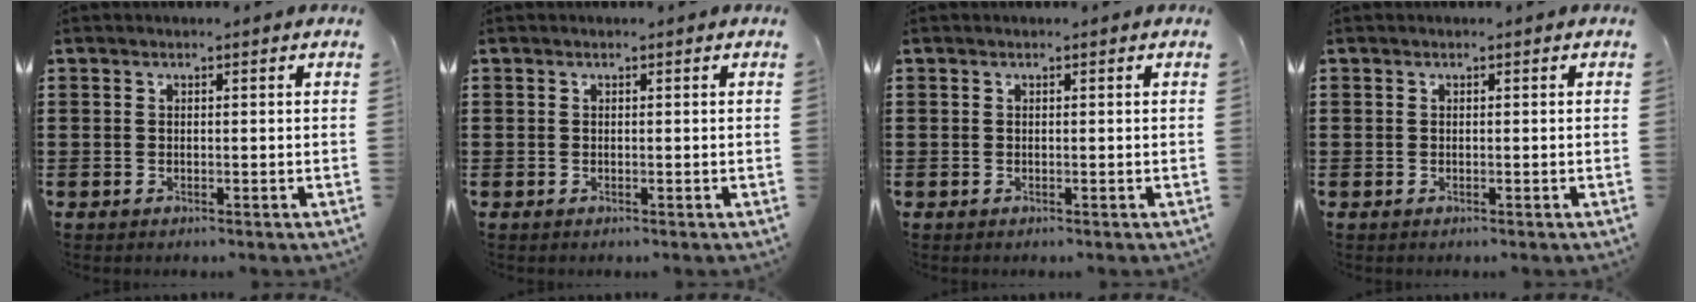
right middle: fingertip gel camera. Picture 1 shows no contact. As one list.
[{"total": 0.0}, {"total": 0.0}, {"total": 0.0}]